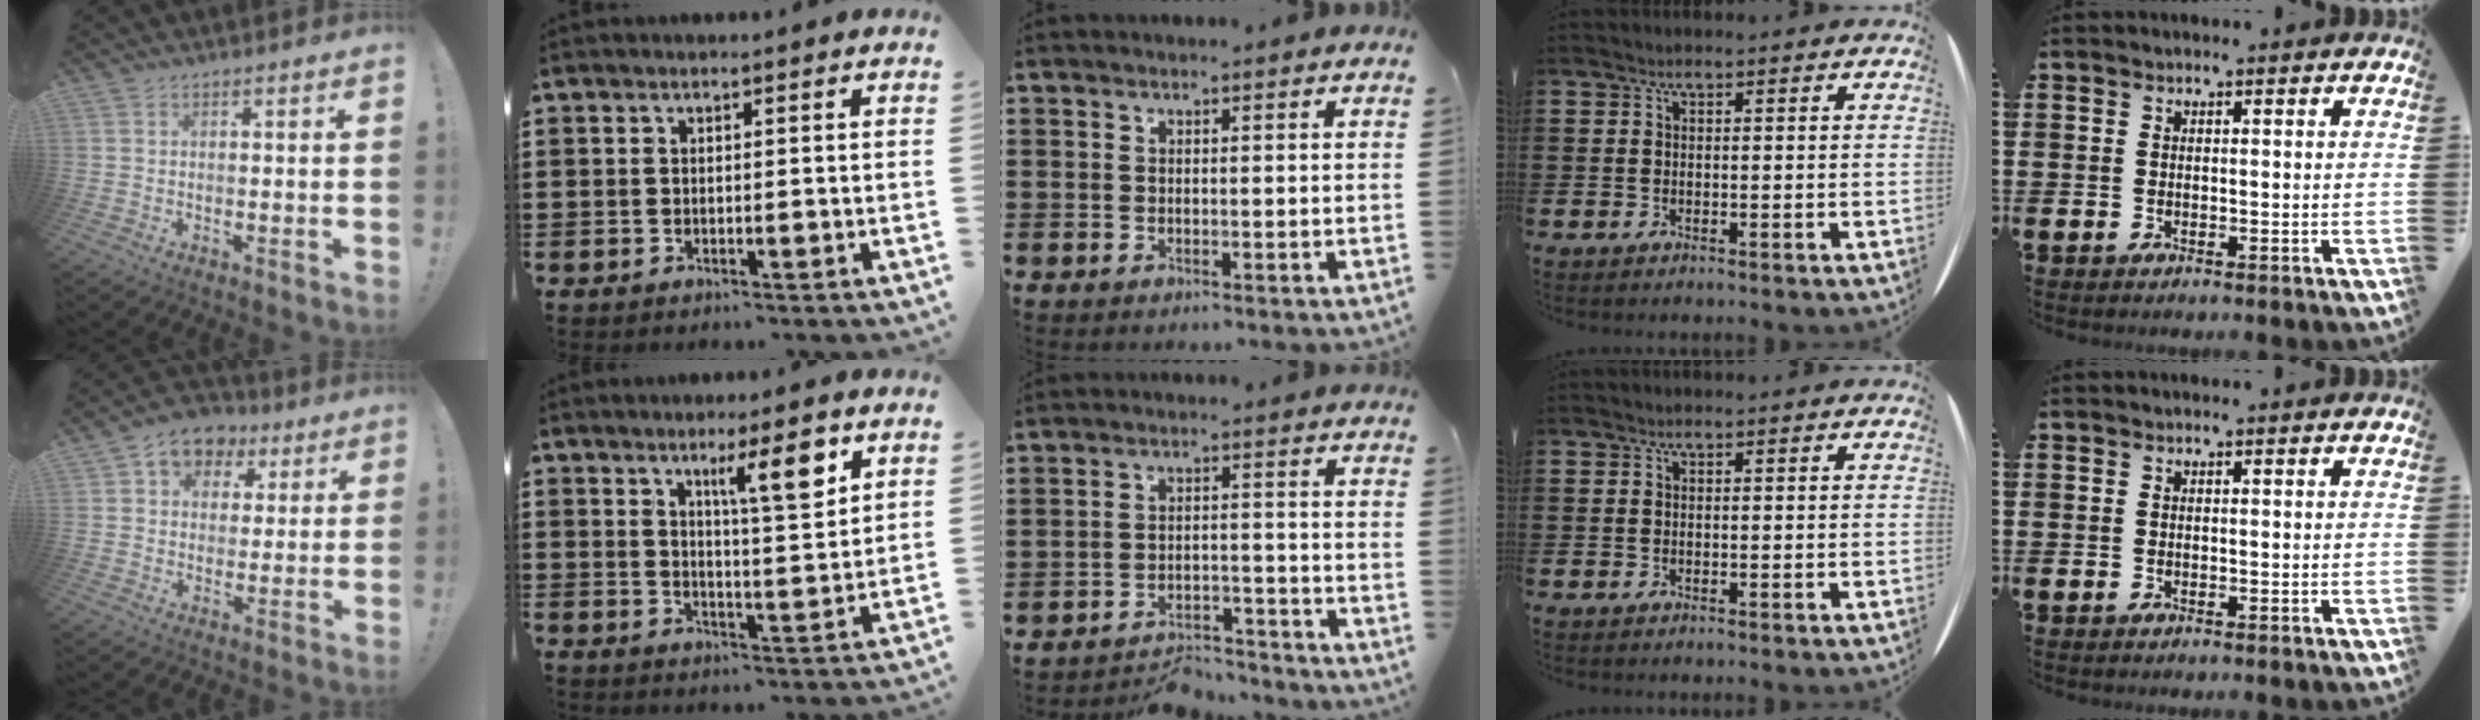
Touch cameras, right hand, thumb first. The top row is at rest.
{"thumb": {"total": 8.8, "force": [3.9, 7.0, 3.5], "torque": [-0.052, -0.014, 0.077]}, "index": {"total": 7.9, "force": [4.5, 1.3, 6.3], "torque": [-0.102, -0.008, 0.067]}, "middle": {"total": 4.8, "force": [-4.7, 0.8, 0.7], "torque": [-0.012, 0.009, -0.095]}}